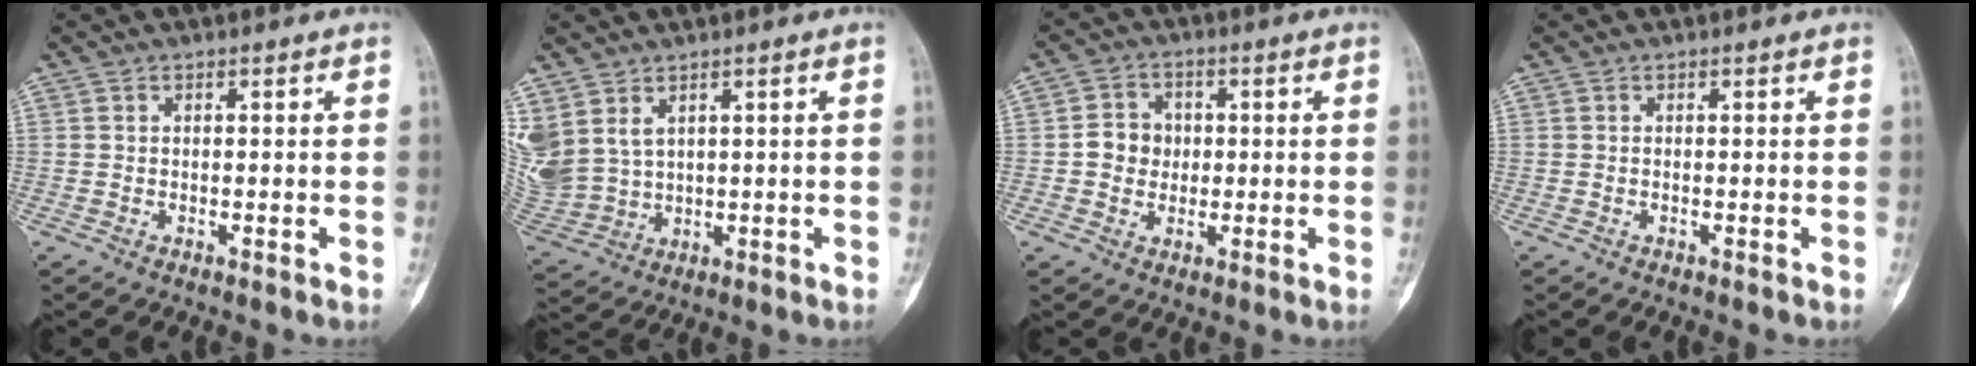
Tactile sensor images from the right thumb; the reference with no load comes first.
{"total": 11.5, "force": [4.8, 8.1, 6.7], "torque": [-0.174, -0.006, 0.120]}
{"total": 5.7, "force": [0.1, 5.1, 2.5], "torque": [-0.016, 0.008, -0.005]}
{"total": 0.0}